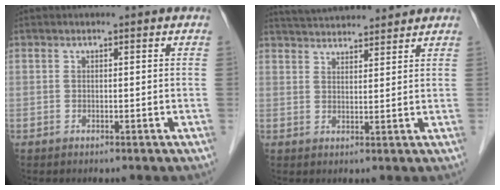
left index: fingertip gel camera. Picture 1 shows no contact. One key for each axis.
{"total": 9.7, "fx": 9.2, "fy": 1.2, "fz": 2.8, "tx": -0.050, "ty": 0.024, "tz": 0.138}